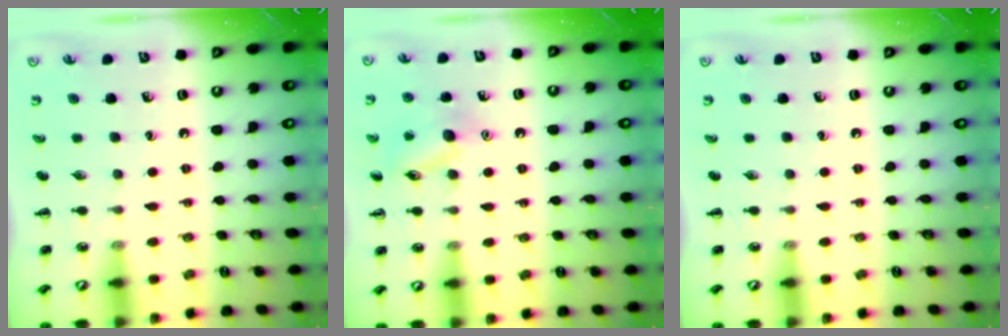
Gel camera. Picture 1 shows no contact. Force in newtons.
{"total": 10.6, "press": 10.5, "slide": 1.6}
{"total": 0.0}